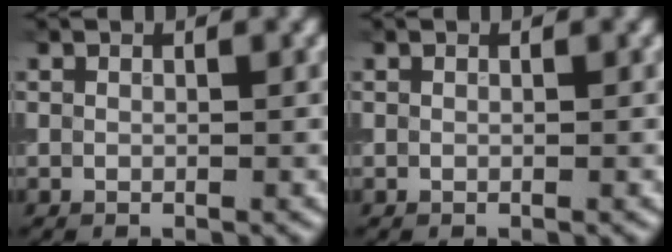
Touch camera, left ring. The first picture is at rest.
{"total": 0.0}